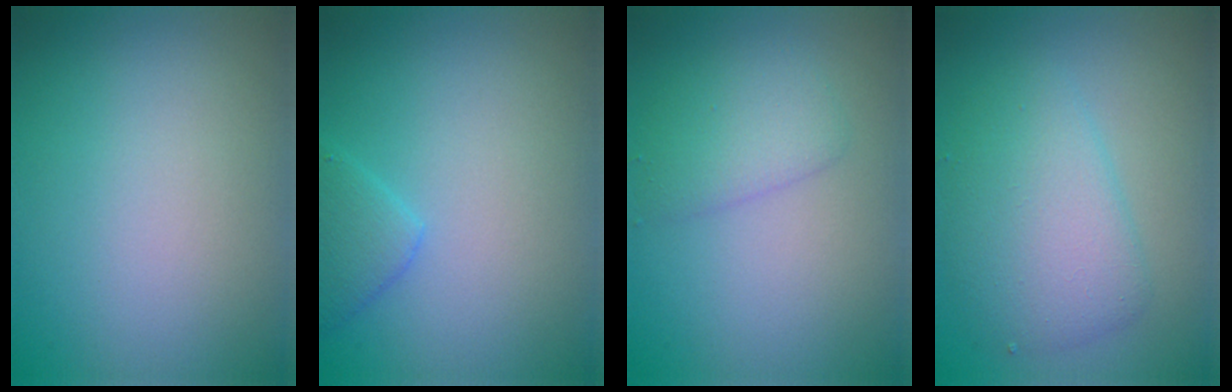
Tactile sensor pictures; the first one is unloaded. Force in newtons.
{"total": 2.1, "press": 2.1, "slide": 0.1}
{"total": 2.4, "press": 2.4, "slide": 0.1}
{"total": 4.6, "press": 4.6, "slide": 0.0}